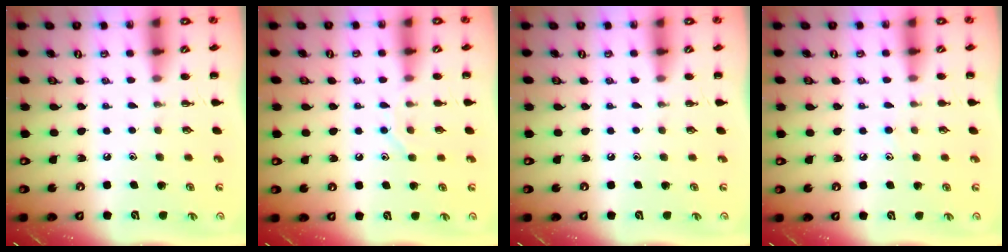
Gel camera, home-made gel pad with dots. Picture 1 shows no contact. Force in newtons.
{"total": 7.1, "press": 7.0, "slide": 0.9}
{"total": 0.0}
{"total": 7.5, "press": 7.1, "slide": 2.2}